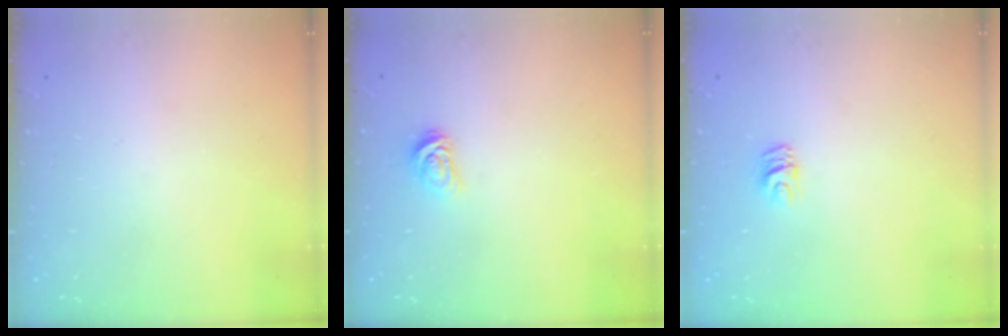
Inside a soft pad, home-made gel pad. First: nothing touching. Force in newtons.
{"total": 2.9, "press": 2.8, "slide": 0.4}
{"total": 5.5, "press": 5.5, "slide": 0.4}